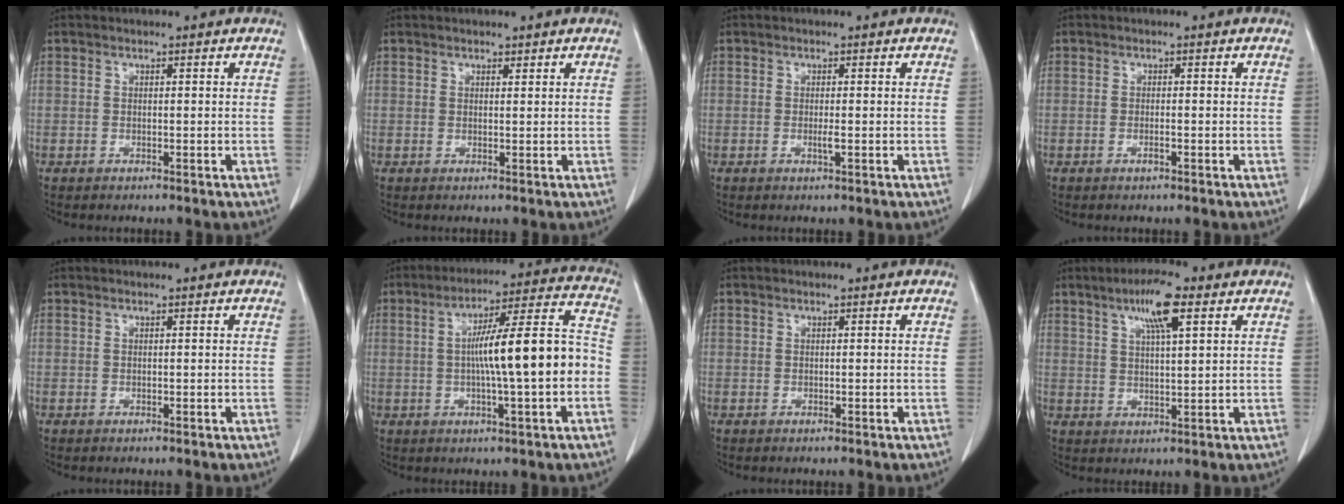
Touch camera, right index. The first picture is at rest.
{"total": 0.6, "force": [0.4, 0.4, 0.2], "torque": [0.000, -0.003, 0.003]}
{"total": 1.2, "force": [-0.4, 0.1, 1.1], "torque": [-0.021, -0.002, -0.007]}
{"total": 1.0, "force": [-0.6, 0.0, 0.8], "torque": [-0.016, 0.000, -0.011]}
{"total": 0.0}
{"total": 14.9, "force": [-1.7, 1.1, 14.7], "torque": [-0.228, 0.025, -0.029]}
{"total": 0.0}
{"total": 7.3, "force": [3.8, 1.0, 6.1], "torque": [-0.111, 0.007, 0.064]}